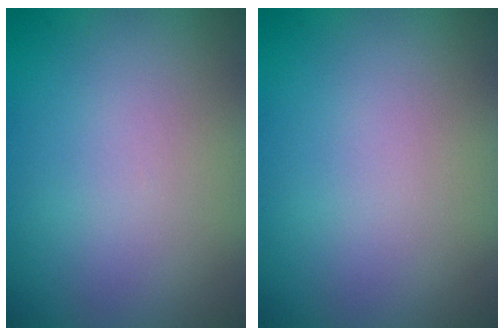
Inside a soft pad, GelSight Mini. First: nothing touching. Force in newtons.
{"total": 0.0}